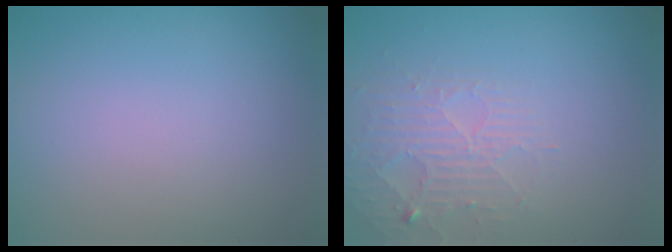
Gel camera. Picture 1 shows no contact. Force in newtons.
{"total": 3.1, "press": 3.0, "slide": 0.6}